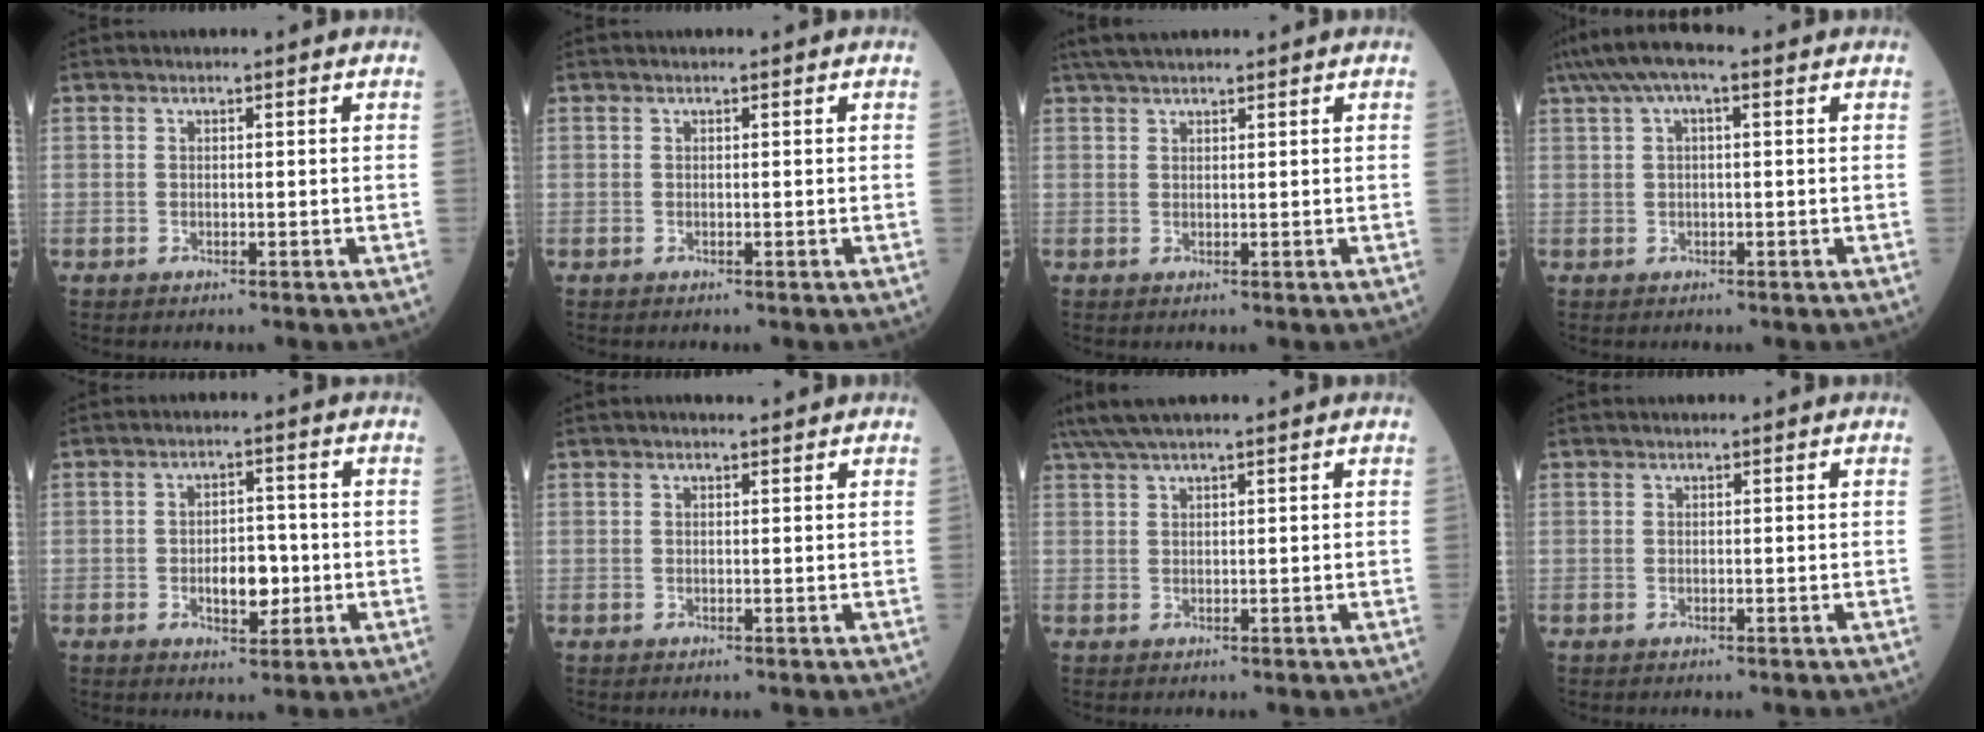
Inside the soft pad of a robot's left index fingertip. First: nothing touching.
{"total": 0.0}
{"total": 4.8, "force": [4.1, 0.7, 2.4], "torque": [-0.040, 0.034, 0.073]}
{"total": 6.3, "force": [3.2, 1.5, 5.2], "torque": [-0.106, 0.040, 0.053]}
{"total": 5.5, "force": [-1.2, 2.8, 4.6], "torque": [-0.074, 0.005, -0.014]}
{"total": 0.8, "force": [0.6, 0.1, 0.4], "torque": [-0.015, 0.004, 0.009]}
{"total": 5.0, "force": [4.1, -0.1, 2.9], "torque": [-0.058, 0.034, 0.081]}
{"total": 0.0}